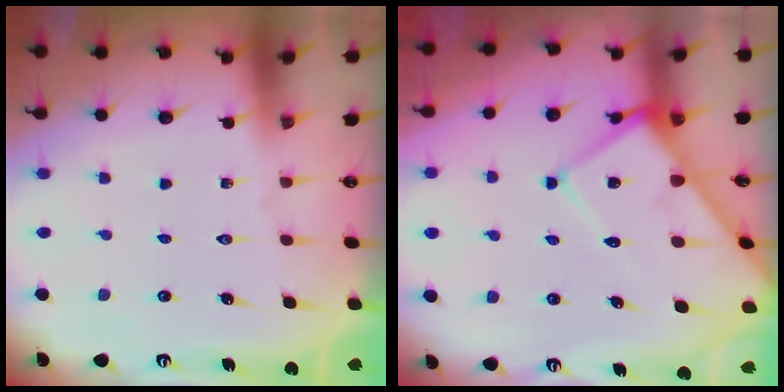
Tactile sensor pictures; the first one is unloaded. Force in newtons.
{"total": 11.1, "press": 11.1, "slide": 1.0}